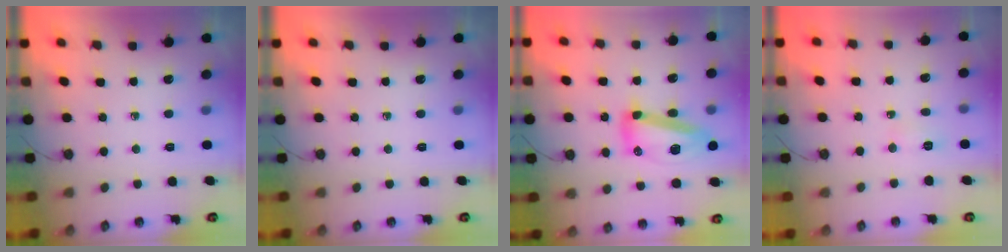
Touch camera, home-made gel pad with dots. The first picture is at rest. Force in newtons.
{"total": 0.0}
{"total": 14.3, "press": 14.1, "slide": 2.2}
{"total": 3.4, "press": 3.2, "slide": 1.2}